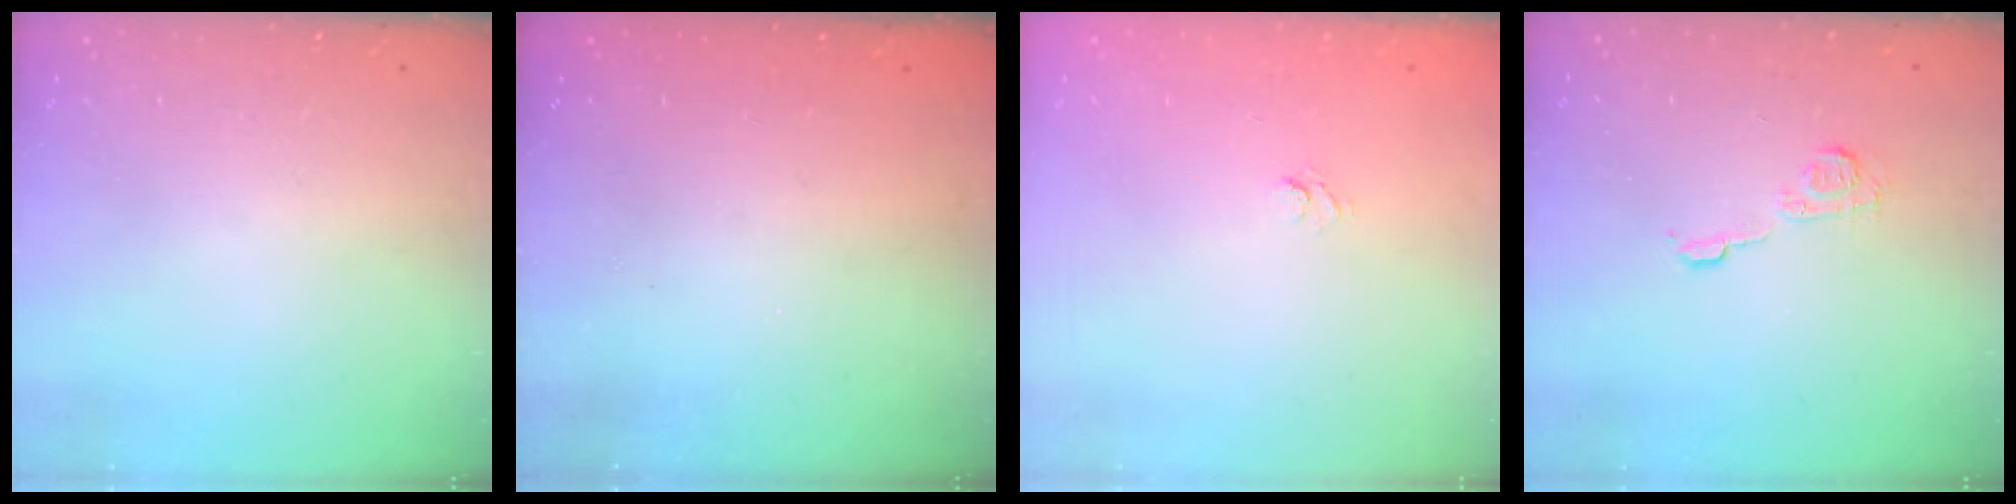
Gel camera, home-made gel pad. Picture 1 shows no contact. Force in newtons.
{"total": 2.3, "press": 2.2, "slide": 0.8}
{"total": 3.6, "press": 3.4, "slide": 1.1}
{"total": 7.3, "press": 7.3, "slide": 0.1}